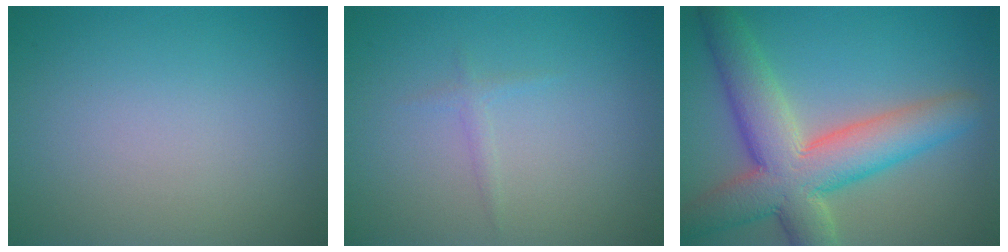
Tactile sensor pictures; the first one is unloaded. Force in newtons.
{"total": 0.8, "press": 0.8, "slide": 0.0}
{"total": 9.3, "press": 9.3, "slide": 0.8}